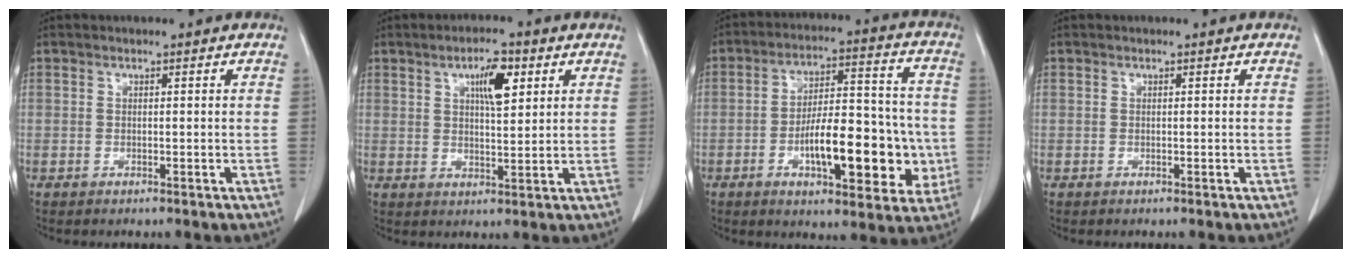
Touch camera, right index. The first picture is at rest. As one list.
[{"total": 6.1, "force": [2.7, 1.7, 5.2], "torque": [-0.088, 0.003, 0.044]}, {"total": 16.4, "force": [-4.1, 6.0, 14.7], "torque": [-0.214, 0.024, -0.057]}, {"total": 0.0}]